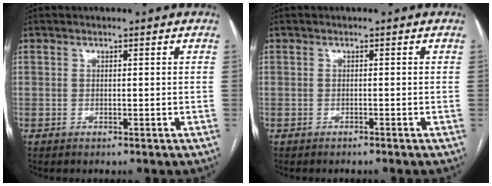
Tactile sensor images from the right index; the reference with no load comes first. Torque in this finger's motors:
{"motor_torque": [-0.06, -0.01, -0.02, -0.01]}